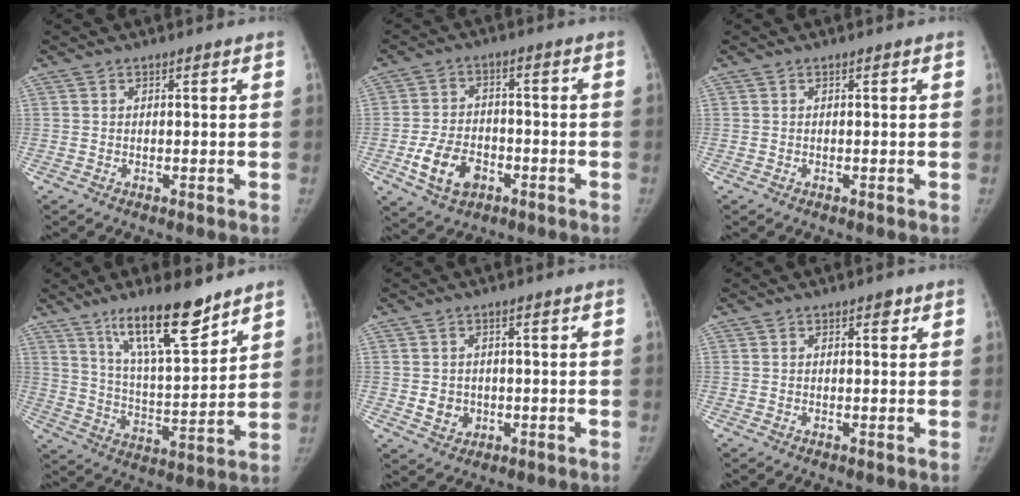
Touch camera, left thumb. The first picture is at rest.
{"total": 9.3, "force": [-3.7, 6.4, 5.6], "torque": [-0.091, 0.018, -0.062]}
{"total": 0.0}
{"total": 16.0, "force": [11.0, 3.8, 11.0], "torque": [-0.165, -0.071, 0.197]}
{"total": 3.8, "force": [-0.4, 3.4, 1.6], "torque": [-0.011, 0.001, 0.003]}
{"total": 1.2, "force": [0.7, 0.6, 0.8], "torque": [-0.003, -0.001, 0.007]}